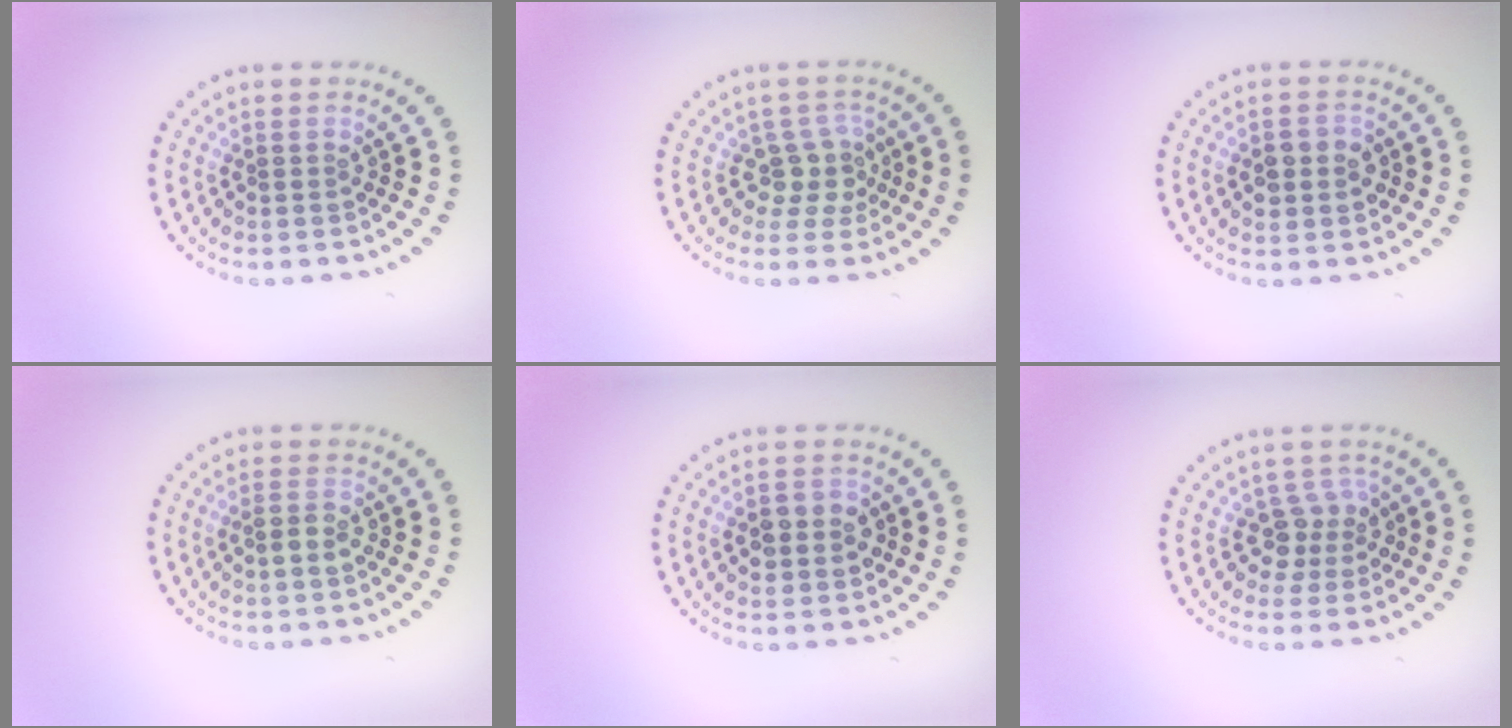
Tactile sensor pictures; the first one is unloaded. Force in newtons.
{"total": 2.7, "press": 2.2, "slide": 1.6}
{"total": 2.6, "press": 2.6, "slide": 0.3}
{"total": 1.6, "press": 1.6, "slide": 0.4}
{"total": 2.7, "press": 2.7, "slide": 0.1}
{"total": 2.5, "press": 2.0, "slide": 1.5}